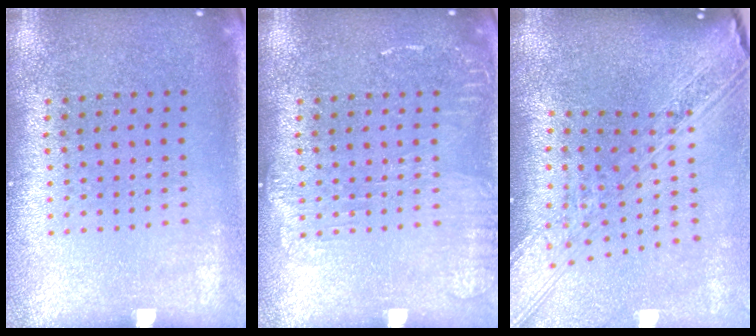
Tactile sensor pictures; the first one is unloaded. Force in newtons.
{"total": 1.6, "press": 1.5, "slide": 0.3}
{"total": 3.8, "press": 2.8, "slide": 2.6}